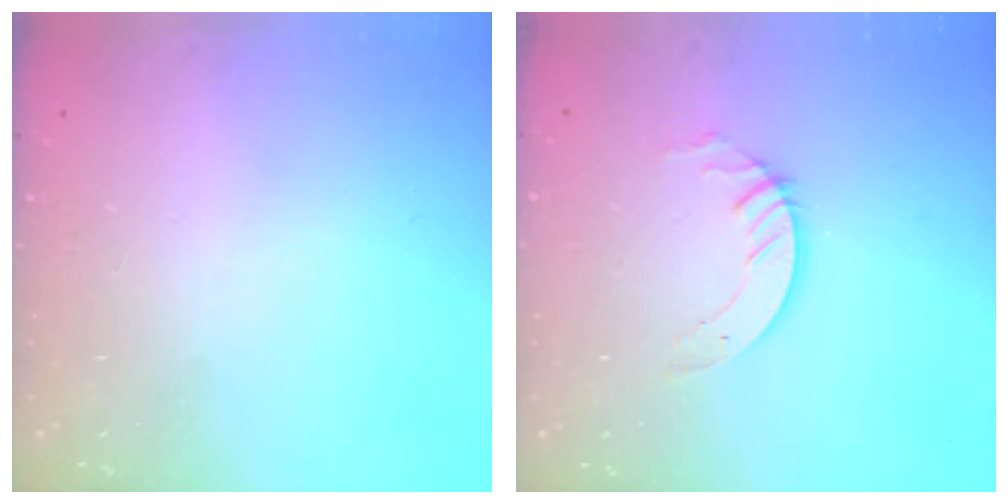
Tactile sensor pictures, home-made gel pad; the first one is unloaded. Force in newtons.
{"total": 2.8, "press": 2.8, "slide": 0.2}